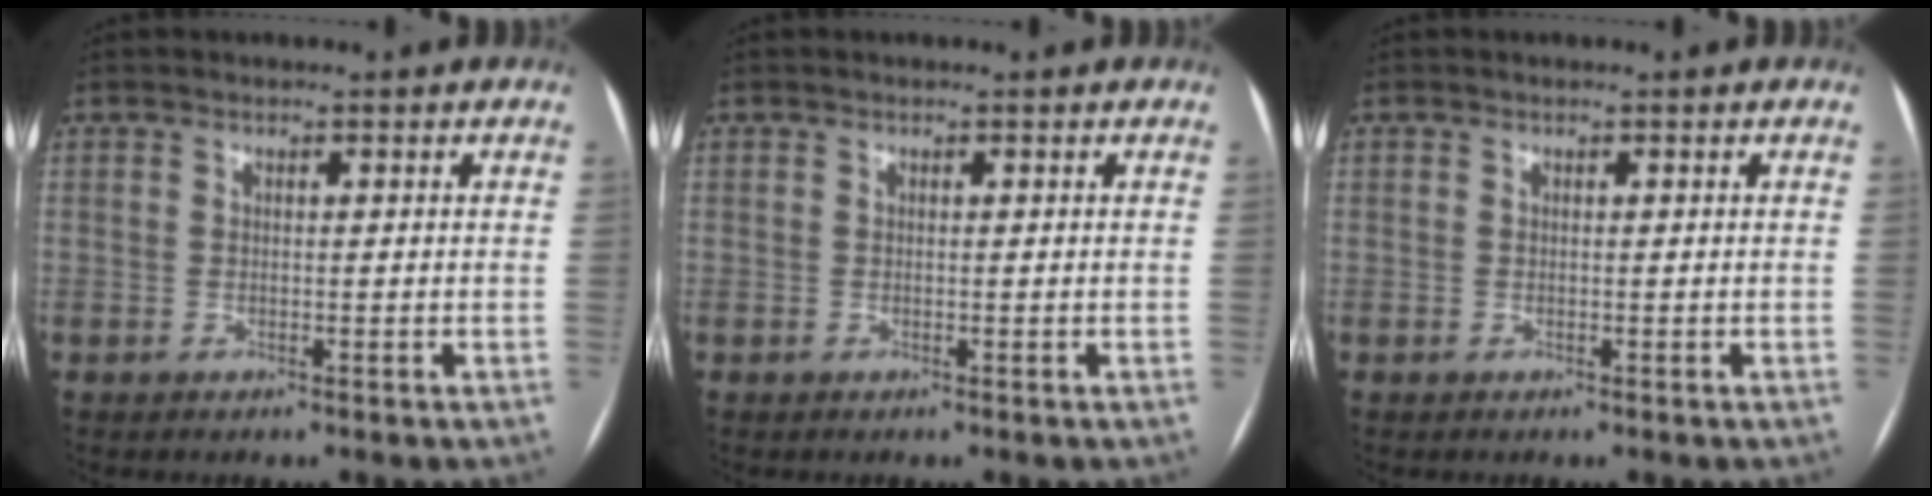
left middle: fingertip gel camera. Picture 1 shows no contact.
{"total": 0.0}
{"total": 0.0}